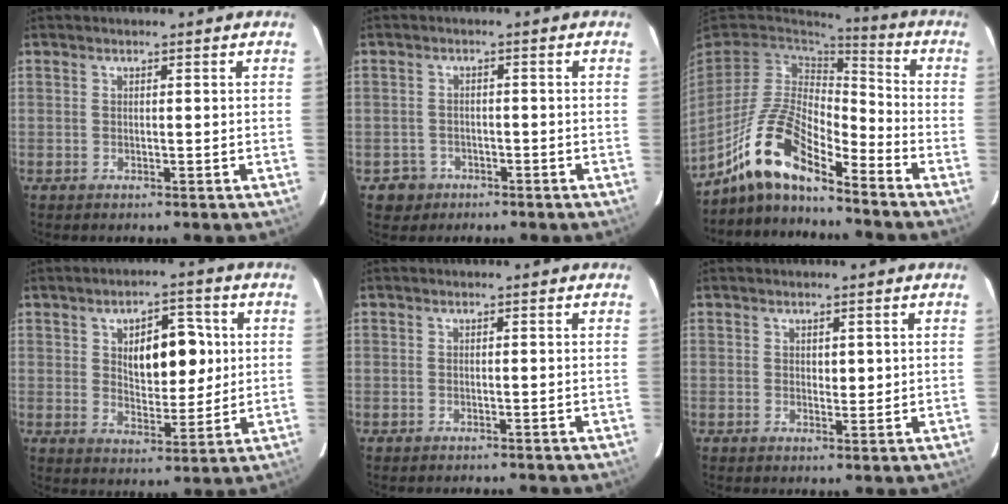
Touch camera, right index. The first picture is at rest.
{"total": 3.0, "force": [-1.5, 2.6, -0.2], "torque": [0.004, 0.013, -0.021]}
{"total": 12.1, "force": [-9.2, 3.4, 7.1], "torque": [-0.145, 0.024, -0.169]}
{"total": 9.2, "force": [2.1, 4.3, 7.8], "torque": [-0.114, 0.010, 0.039]}
{"total": 2.2, "force": [-2.1, 0.7, 0.2], "torque": [0.001, -0.003, -0.024]}
{"total": 1.4, "force": [0.5, 0.8, 1.0], "torque": [-0.011, -0.004, 0.008]}